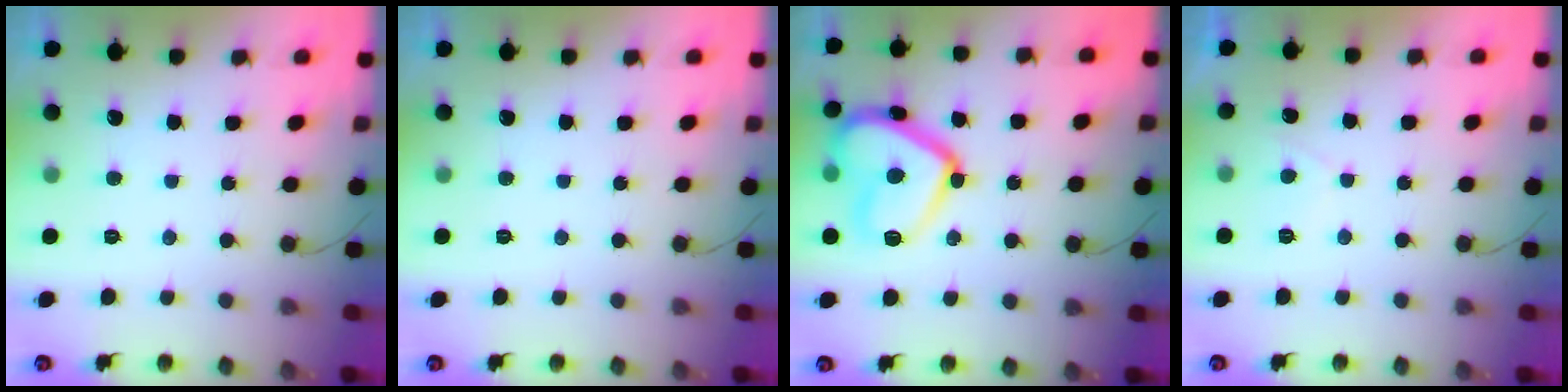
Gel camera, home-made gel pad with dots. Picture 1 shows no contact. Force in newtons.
{"total": 0.0}
{"total": 17.5, "press": 17.5, "slide": 1.6}
{"total": 1.8, "press": 1.7, "slide": 0.6}